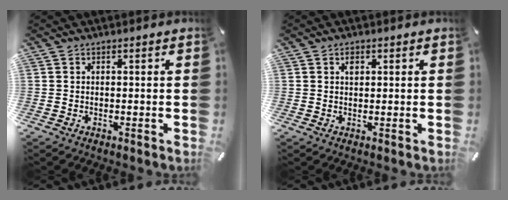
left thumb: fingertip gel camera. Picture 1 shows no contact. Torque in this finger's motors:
{"motor_torque": [0.30, 0.31, 0.00, -0.49, 0.00]}